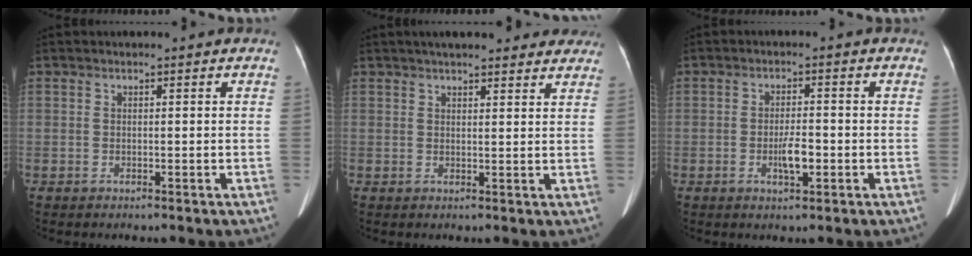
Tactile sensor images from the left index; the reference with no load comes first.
{"total": 13.9, "force": [12.1, 3.2, 6.2], "torque": [-0.063, 0.031, 0.146]}
{"total": 3.5, "force": [-1.4, 1.0, 3.1], "torque": [-0.060, -0.004, -0.021]}